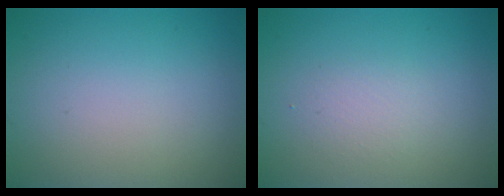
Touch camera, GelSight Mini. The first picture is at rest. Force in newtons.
{"total": 1.3, "press": 1.3, "slide": 0.1}